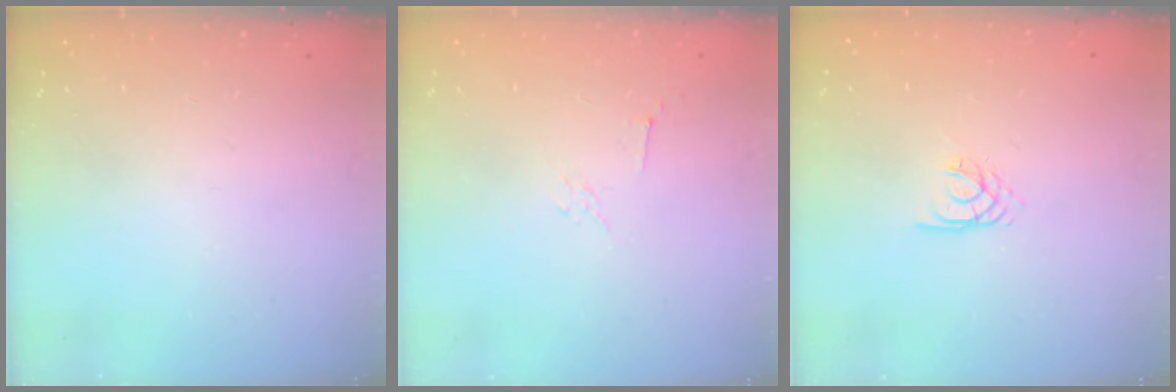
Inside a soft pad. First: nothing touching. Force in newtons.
{"total": 2.9, "press": 2.8, "slide": 0.8}
{"total": 2.1, "press": 2.1, "slide": 0.4}